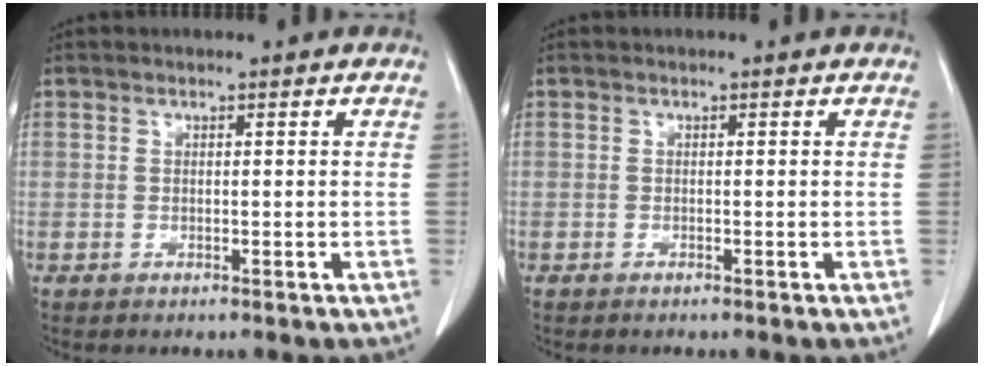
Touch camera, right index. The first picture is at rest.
{"total": 0.0}